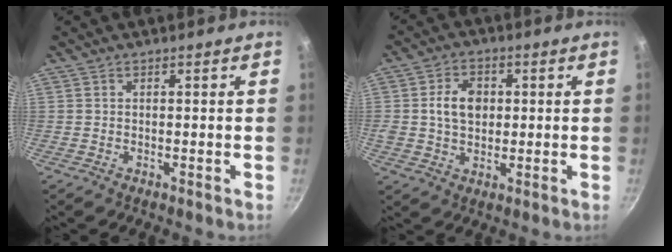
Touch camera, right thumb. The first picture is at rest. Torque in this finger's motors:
{"motor_torque": [0.92, 1.17, 1.02, 0.03, 0.11]}